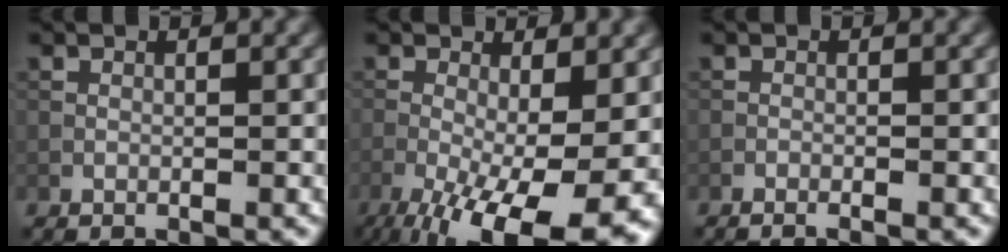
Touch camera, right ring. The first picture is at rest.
{"total": 13.8, "force": [-5.6, 4.7, 11.7], "torque": [-0.204, -0.028, -0.081]}
{"total": 0.8, "force": [-0.7, 0.0, 0.4], "torque": [-0.012, 0.003, -0.015]}